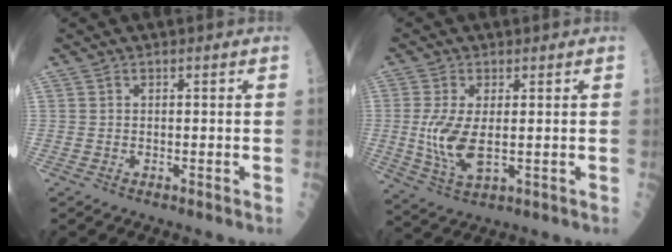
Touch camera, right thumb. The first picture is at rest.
{"total": 8.4, "force": [0.0, 3.6, 7.6], "torque": [-0.171, -0.015, 0.009]}